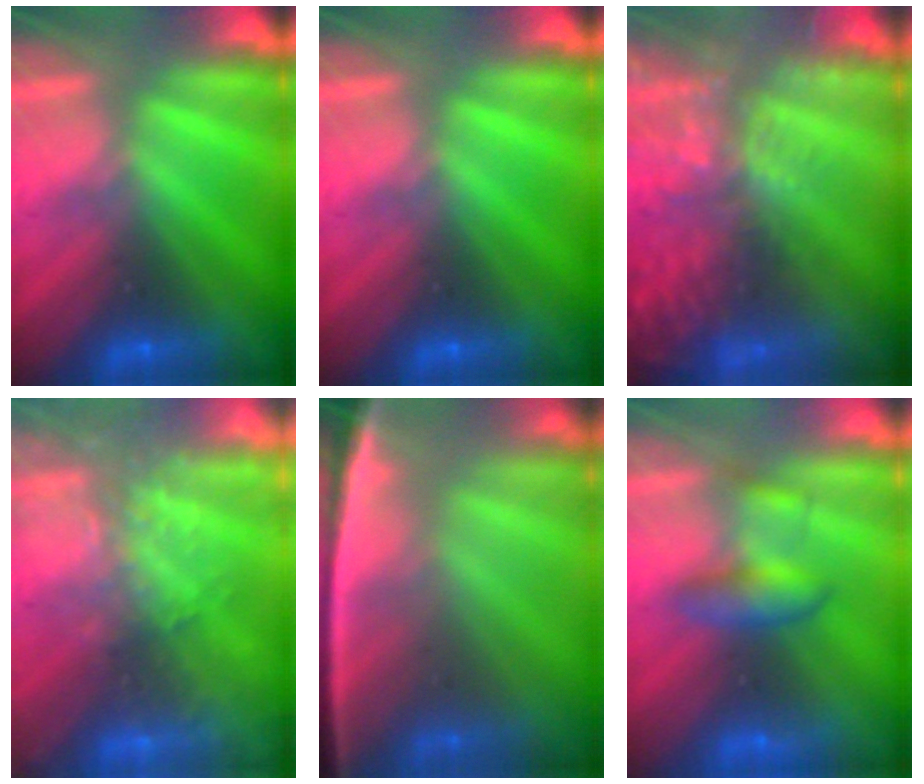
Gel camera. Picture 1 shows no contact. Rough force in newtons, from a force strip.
{"total": 0.0}
{"total": 8.9}
{"total": 6.1}
{"total": 8.0}
{"total": 2.1}